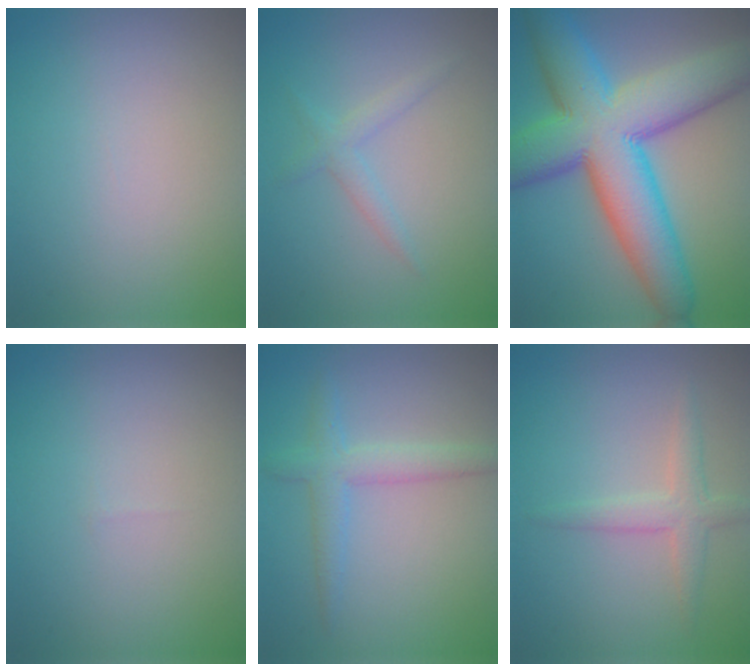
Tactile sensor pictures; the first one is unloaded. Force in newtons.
{"total": 1.6, "press": 1.6, "slide": 0.1}
{"total": 14.2, "press": 14.2, "slide": 0.1}
{"total": 0.0}
{"total": 2.9, "press": 2.9, "slide": 0.1}
{"total": 2.5, "press": 2.4, "slide": 0.3}